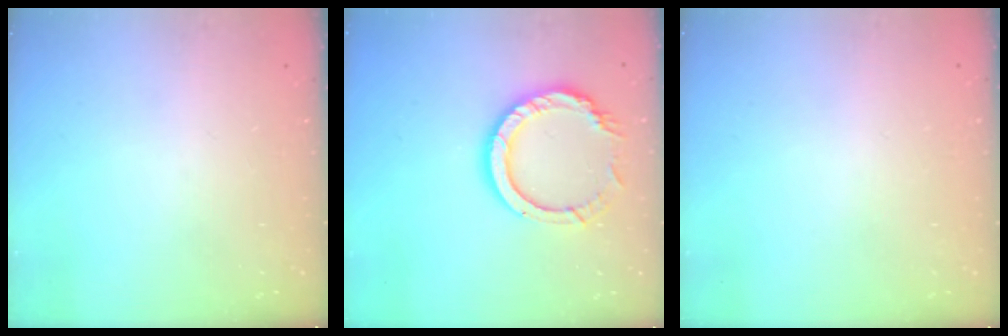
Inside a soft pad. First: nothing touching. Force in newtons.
{"total": 12.3, "press": 12.2, "slide": 1.0}
{"total": 2.6, "press": 2.6, "slide": 0.2}